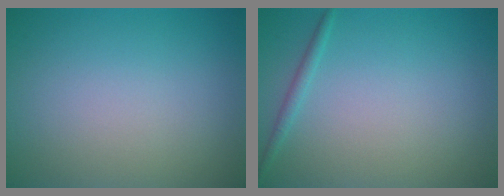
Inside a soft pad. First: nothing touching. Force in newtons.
{"total": 1.0, "press": 1.0, "slide": 0.1}